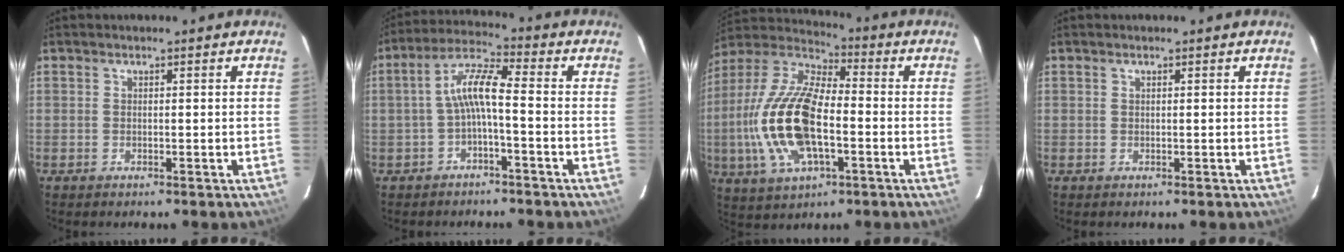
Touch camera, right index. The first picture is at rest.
{"total": 6.6, "force": [-1.7, 1.0, 6.3], "torque": [-0.141, 0.019, -0.032]}
{"total": 19.7, "force": [-3.6, 8.7, 17.3], "torque": [-0.370, 0.000, -0.070]}
{"total": 0.0}